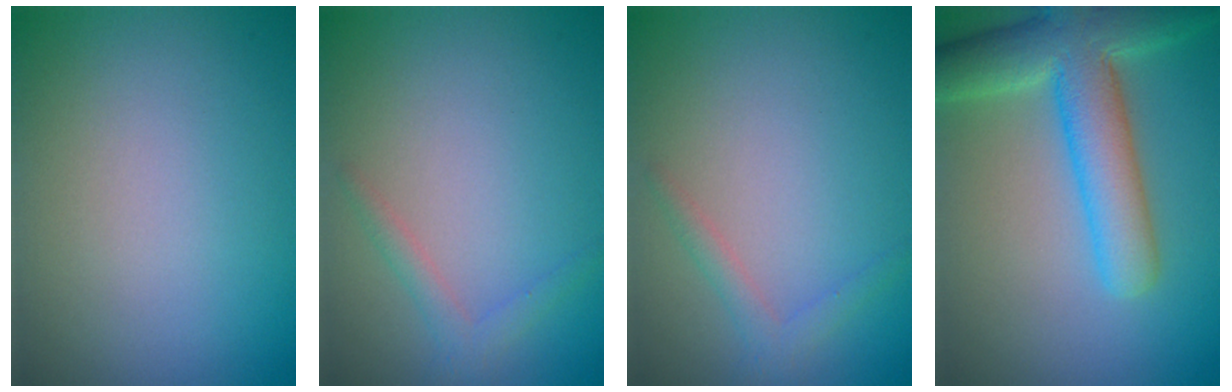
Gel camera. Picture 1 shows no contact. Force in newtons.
{"total": 1.5, "press": 1.5, "slide": 0.1}
{"total": 1.5, "press": 1.5, "slide": 0.1}
{"total": 8.1, "press": 8.0, "slide": 0.7}